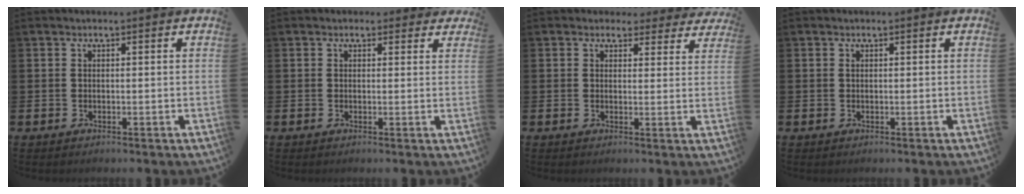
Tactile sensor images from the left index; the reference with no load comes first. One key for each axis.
{"total": 1.2, "fx": 0.7, "fy": 0.9, "fz": 0.2, "tx": 0.003, "ty": 0.007, "tz": 0.011}
{"total": 2.9, "fx": 2.5, "fy": 1.5, "fz": 0.2, "tx": -0.007, "ty": -0.013, "tz": 0.041}
{"total": 0.0}